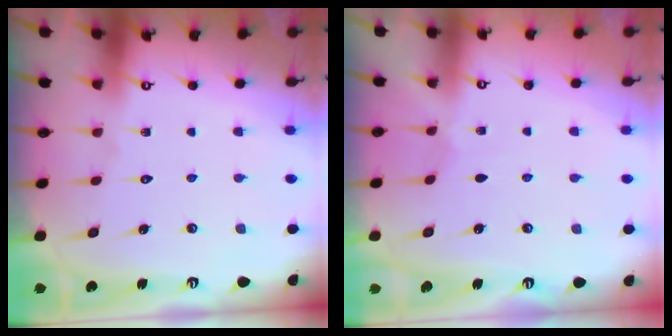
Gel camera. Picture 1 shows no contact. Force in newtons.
{"total": 1.7, "press": 1.7, "slide": 0.4}